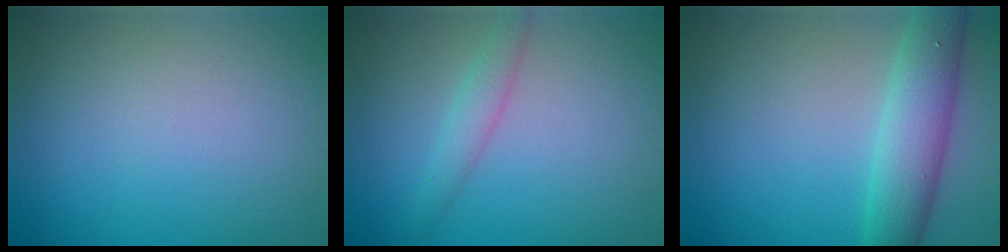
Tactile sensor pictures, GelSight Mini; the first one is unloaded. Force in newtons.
{"total": 1.8, "press": 1.8, "slide": 0.1}
{"total": 4.8, "press": 4.8, "slide": 0.2}